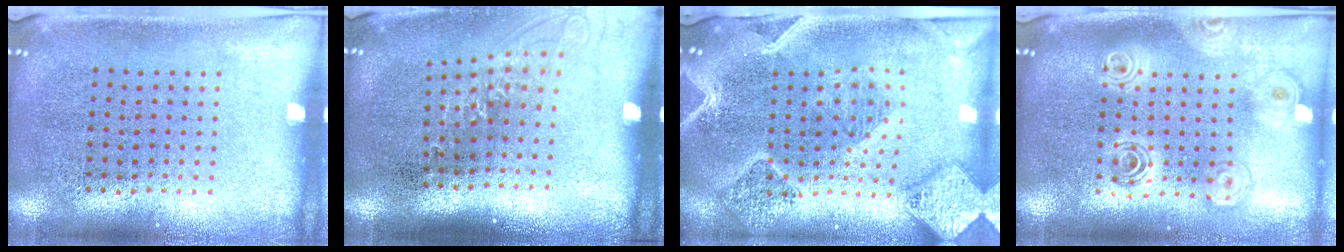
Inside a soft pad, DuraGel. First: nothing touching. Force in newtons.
{"total": 1.3, "press": 1.0, "slide": 0.8}
{"total": 3.0, "press": 2.6, "slide": 1.5}
{"total": 2.0, "press": 1.7, "slide": 1.2}